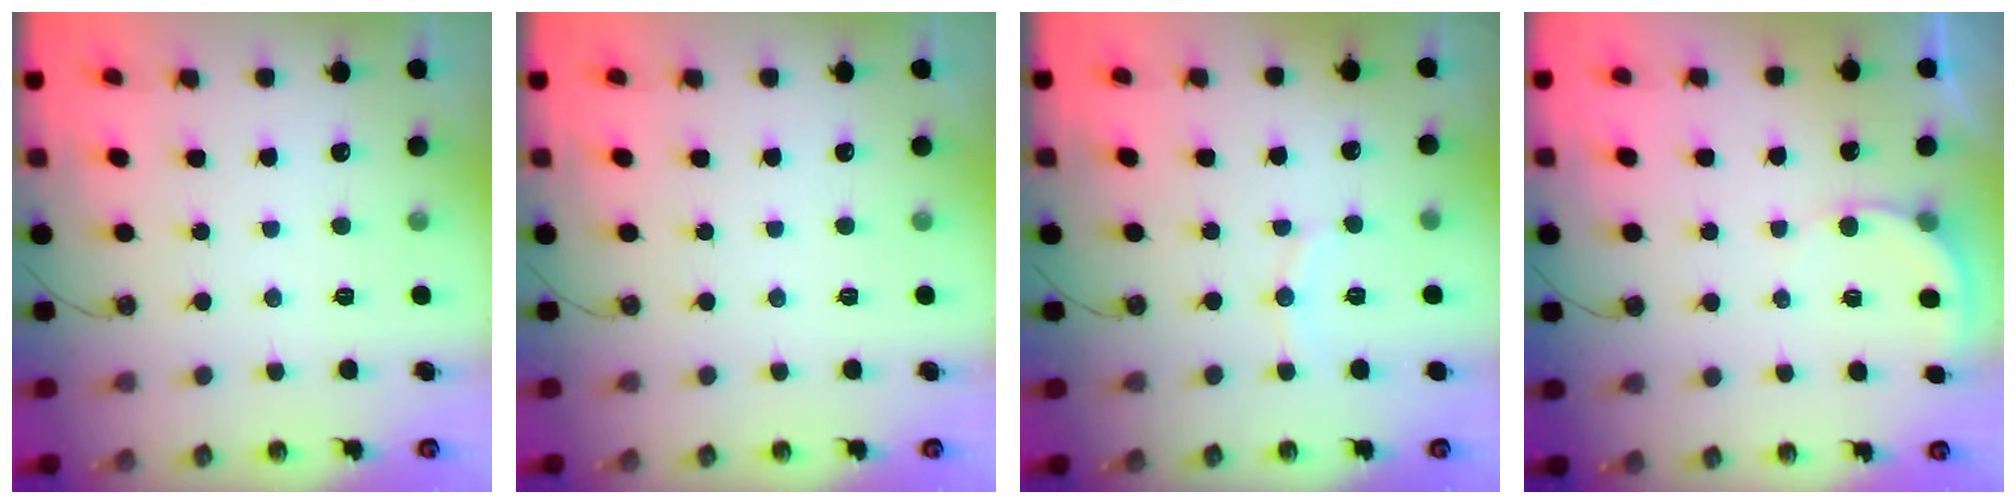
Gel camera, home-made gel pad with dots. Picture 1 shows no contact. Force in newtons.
{"total": 0.0}
{"total": 6.3, "press": 6.2, "slide": 1.3}
{"total": 4.3, "press": 4.3, "slide": 0.3}